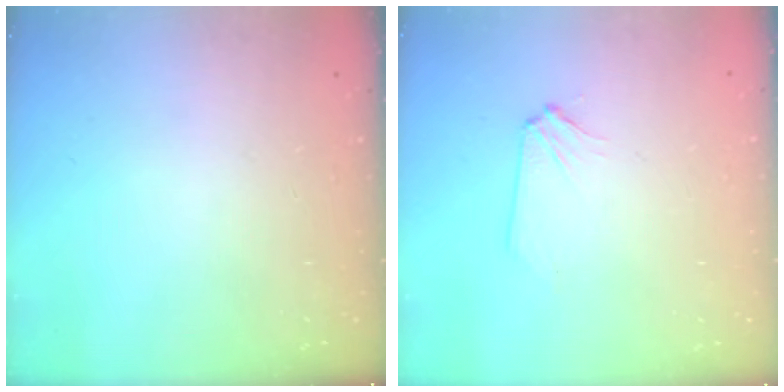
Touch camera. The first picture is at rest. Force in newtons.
{"total": 2.2, "press": 2.2, "slide": 0.3}